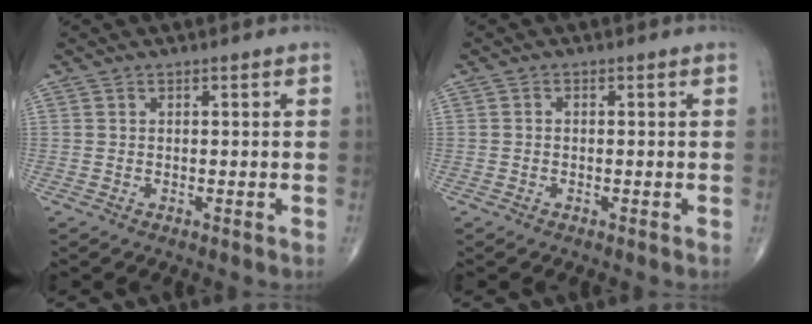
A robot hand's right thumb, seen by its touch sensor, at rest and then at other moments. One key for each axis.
{"total": 0.5, "fx": -0.2, "fy": 0.4, "fz": 0.3, "tx": -0.004, "ty": 0.001, "tz": -0.008}